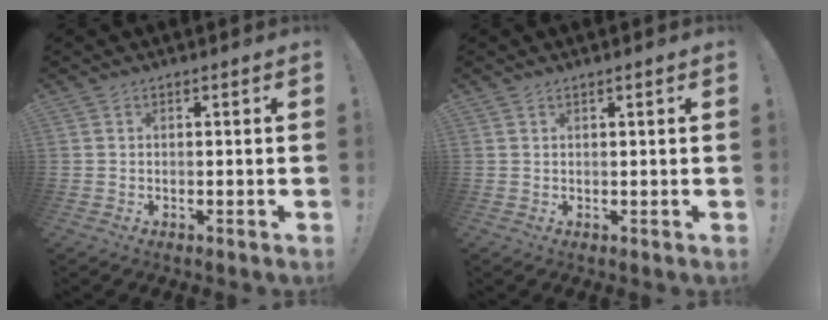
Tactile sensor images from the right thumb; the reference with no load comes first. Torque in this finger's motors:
{"motor_torque": [-0.03, 0.05, -0.08, 0.06, -0.06]}